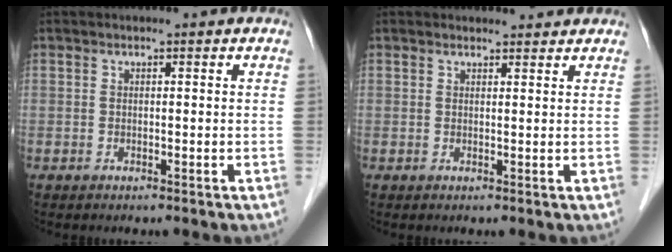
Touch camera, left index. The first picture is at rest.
{"total": 3.4, "force": [3.3, 0.9, 0.4], "torque": [-0.007, 0.010, 0.038]}